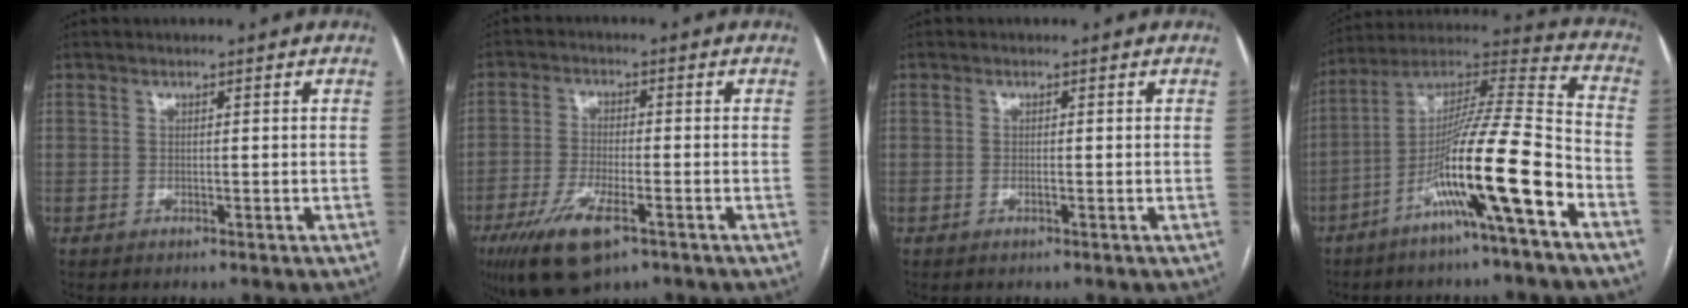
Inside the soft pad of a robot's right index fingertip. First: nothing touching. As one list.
[{"total": 10.0, "force": [-5.5, 2.9, 7.8], "torque": [-0.153, -0.019, -0.090]}, {"total": 0.7, "force": [-0.2, 0.0, 0.7], "torque": [-0.015, -0.001, -0.003]}, {"total": 17.5, "force": [-7.7, -0.3, 15.7], "torque": [-0.282, -0.005, -0.141]}]